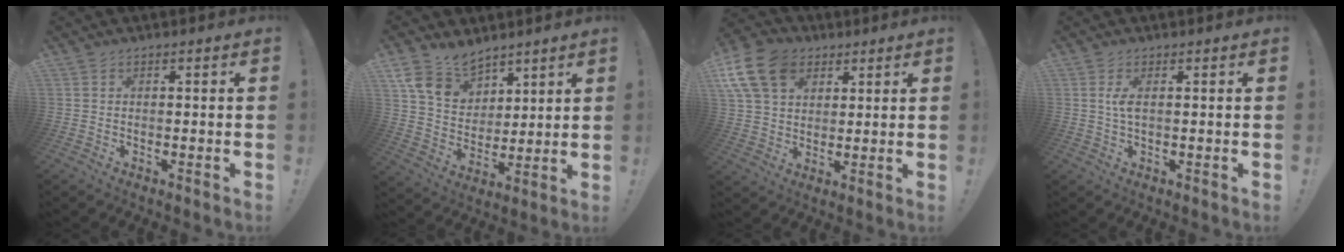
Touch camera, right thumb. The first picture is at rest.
{"total": 13.7, "force": [10.0, 8.0, 4.9], "torque": [-0.097, -0.059, 0.197]}
{"total": 15.6, "force": [6.7, 11.1, 8.7], "torque": [-0.166, -0.030, 0.127]}
{"total": 2.9, "force": [0.6, 0.9, 2.8], "torque": [-0.052, 0.001, 0.008]}